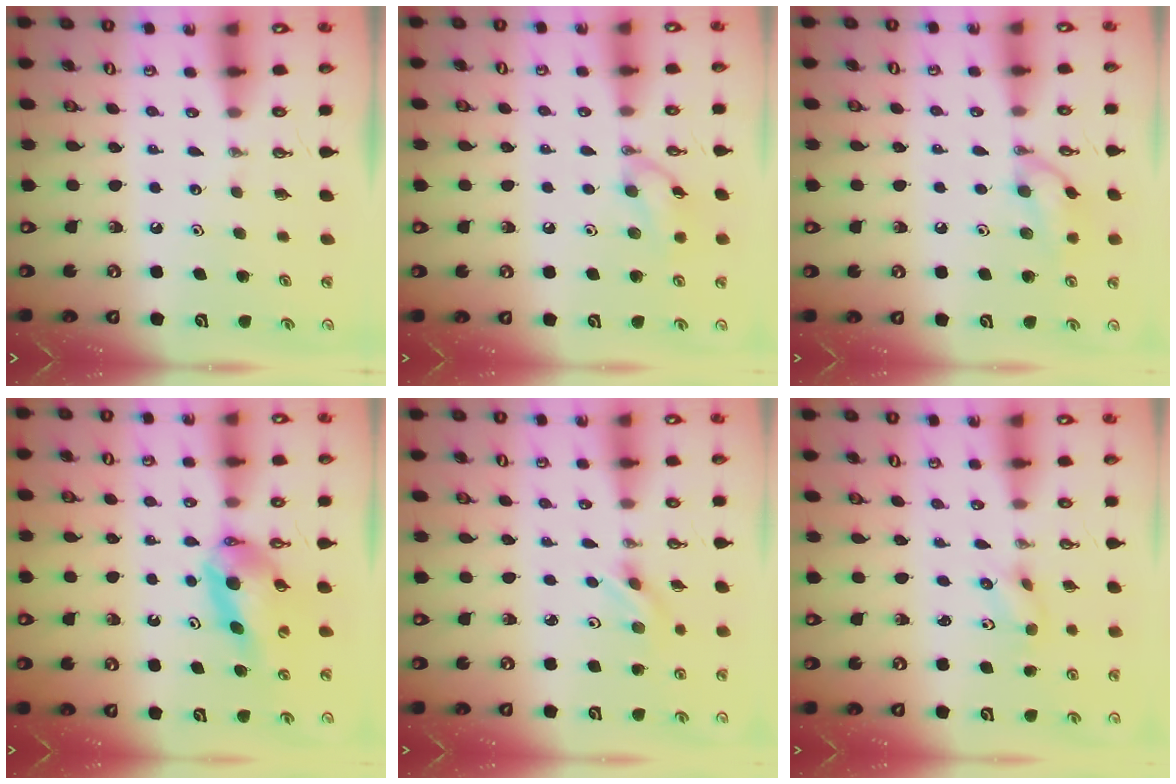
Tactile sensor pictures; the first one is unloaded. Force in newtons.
{"total": 9.1, "press": 9.1, "slide": 0.4}
{"total": 10.6, "press": 8.6, "slide": 6.3}
{"total": 9.8, "press": 9.7, "slide": 1.4}
{"total": 2.2, "press": 2.1, "slide": 0.7}
{"total": 2.5, "press": 2.2, "slide": 1.2}